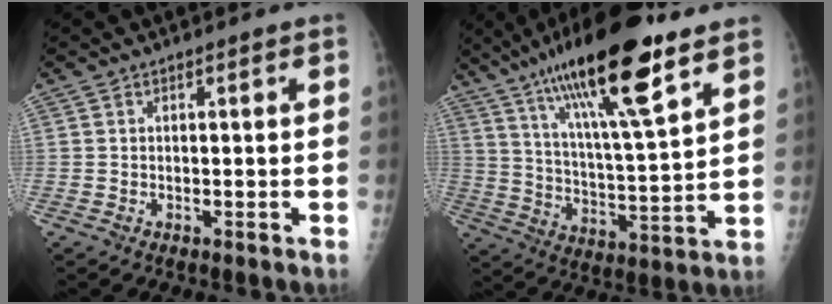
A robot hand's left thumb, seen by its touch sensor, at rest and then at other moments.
{"total": 22.1, "force": [13.4, 4.6, 17.0], "torque": [-0.283, -0.042, 0.231]}